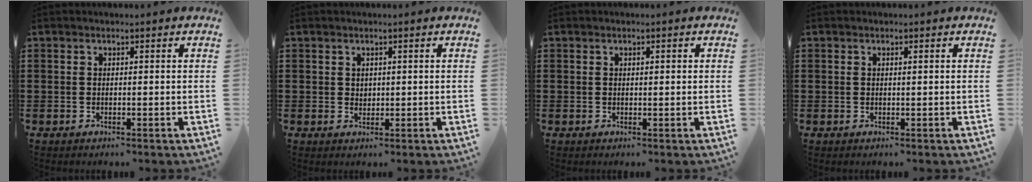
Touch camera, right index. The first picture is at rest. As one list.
[{"total": 1.2, "force": [0.8, 1.0, 0.2], "torque": [-0.006, 0.003, 0.015]}, {"total": 0.6, "force": [0.2, 0.1, 0.5], "torque": [-0.012, 0.000, 0.003]}, {"total": 0.6, "force": [0.1, 0.1, 0.6], "torque": [-0.012, -0.001, 0.003]}]